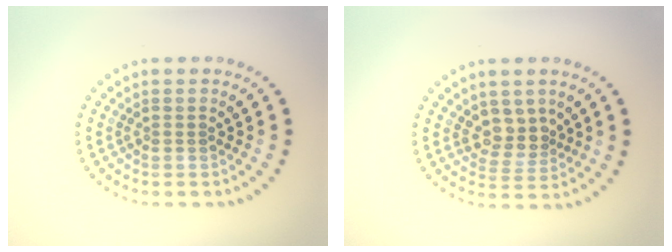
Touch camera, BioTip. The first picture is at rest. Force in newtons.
{"total": 2.5, "press": 2.1, "slide": 1.5}